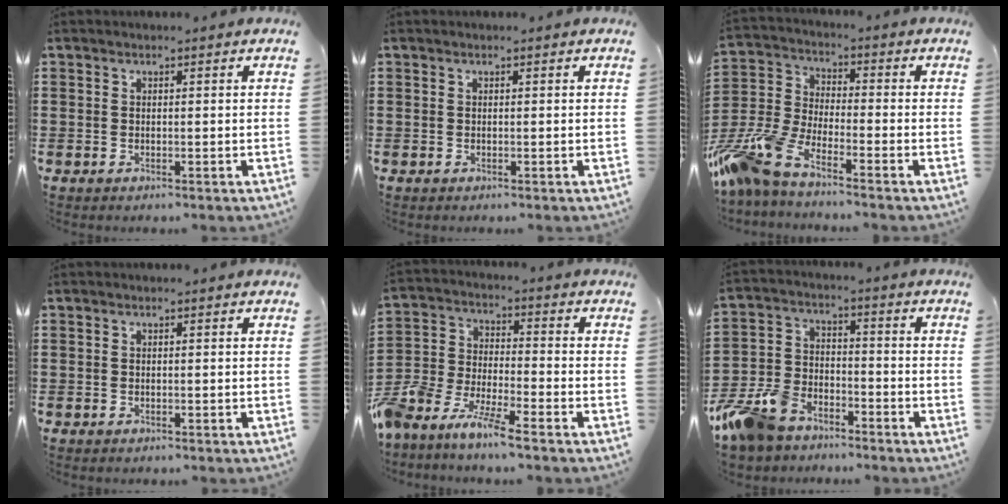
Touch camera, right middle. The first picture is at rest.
{"total": 0.0}
{"total": 9.4, "force": [-7.8, 2.0, 4.8], "torque": [-0.137, -0.004, -0.163]}
{"total": 0.0}
{"total": 7.3, "force": [-7.0, 0.4, 1.8], "torque": [-0.060, -0.007, -0.145]}
{"total": 9.2, "force": [-7.8, 3.7, 2.9], "torque": [-0.091, 0.017, -0.159]}